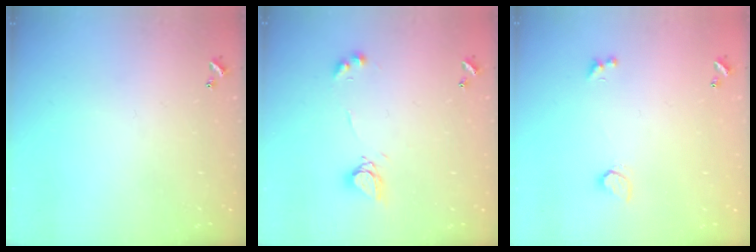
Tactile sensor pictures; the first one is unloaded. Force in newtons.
{"total": 6.7, "press": 6.7, "slide": 0.5}
{"total": 1.3, "press": 1.2, "slide": 0.4}